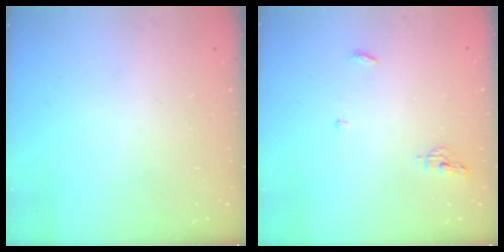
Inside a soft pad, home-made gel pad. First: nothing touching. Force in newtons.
{"total": 7.2, "press": 4.7, "slide": 5.5}